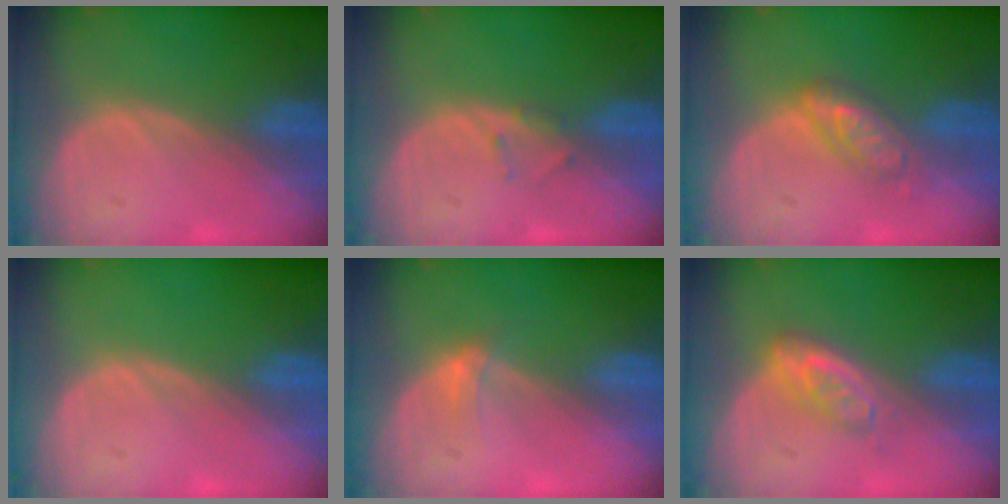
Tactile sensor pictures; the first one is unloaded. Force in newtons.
{"total": 1.1, "press": 1.0, "slide": 0.2}
{"total": 4.9, "press": 4.9, "slide": 0.1}
{"total": 0.0}
{"total": 1.9, "press": 1.5, "slide": 1.1}
{"total": 4.7, "press": 4.3, "slide": 1.9}